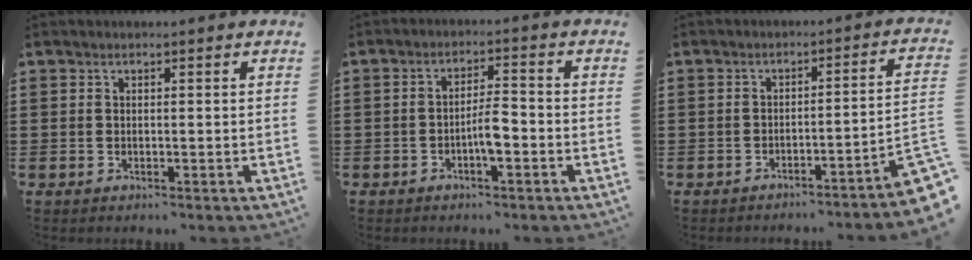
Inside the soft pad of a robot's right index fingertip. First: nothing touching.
{"total": 4.3, "force": [-1.5, 1.1, 3.8], "torque": [-0.073, 0.004, -0.031]}
{"total": 4.0, "force": [-3.0, -0.4, 2.6], "torque": [-0.045, -0.016, -0.060]}